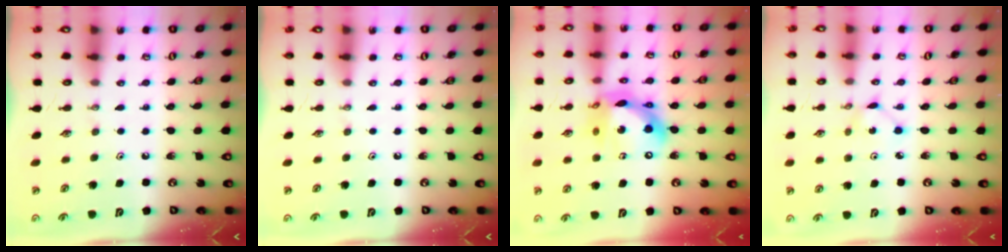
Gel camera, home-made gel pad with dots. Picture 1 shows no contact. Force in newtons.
{"total": 0.0}
{"total": 14.4, "press": 14.3, "slide": 1.6}
{"total": 2.2, "press": 2.2, "slide": 0.3}